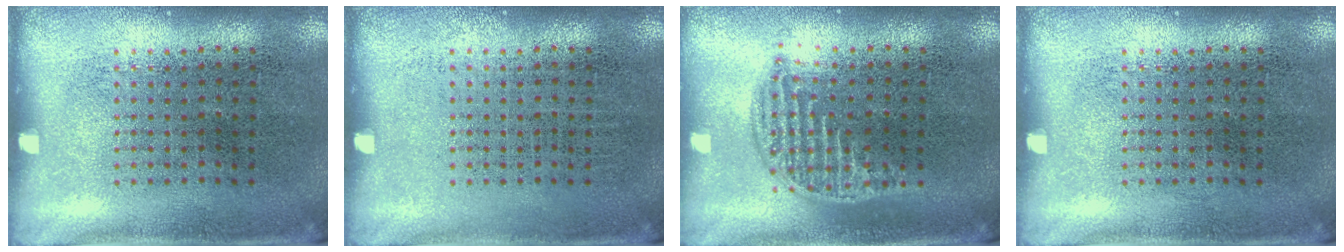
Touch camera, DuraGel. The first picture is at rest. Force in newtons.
{"total": 0.0}
{"total": 1.2, "press": 1.1, "slide": 0.5}
{"total": 0.0}